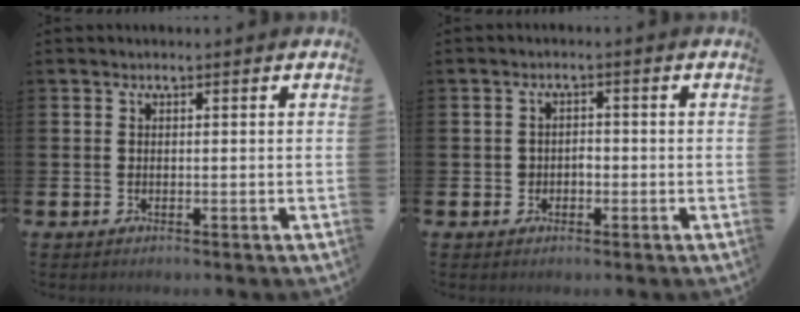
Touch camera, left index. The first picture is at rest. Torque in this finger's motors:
{"motor_torque": [-0.01, 0.07, 0.02, 0.02]}